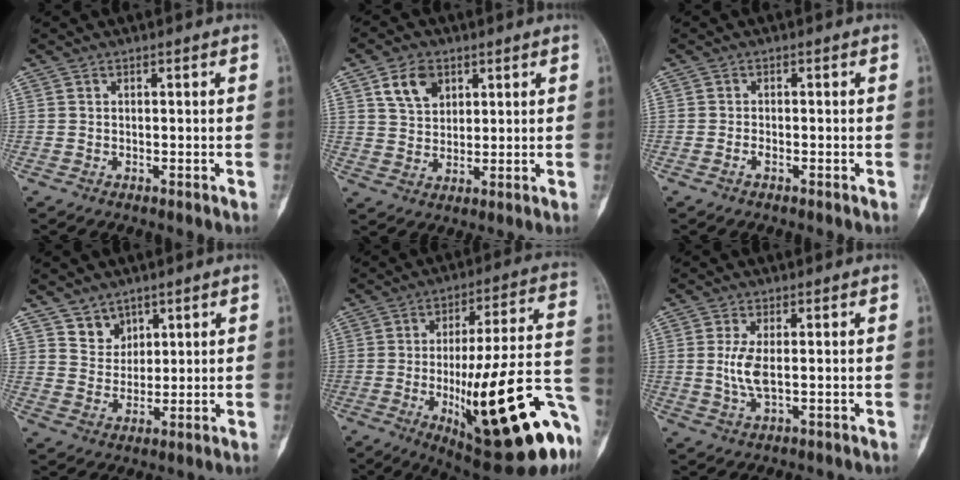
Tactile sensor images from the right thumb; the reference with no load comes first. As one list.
[{"total": 7.3, "force": [3.5, 4.9, 4.0], "torque": [-0.052, -0.014, 0.067]}, {"total": 1.0, "force": [-0.6, 0.4, 0.6], "torque": [-0.012, 0.004, -0.013]}, {"total": 5.2, "force": [3.7, 3.6, 0.6], "torque": [0.017, -0.031, 0.074]}, {"total": 30.8, "force": [-9.8, 8.1, 28.1], "torque": [-0.351, 0.019, -0.127]}, {"total": 4.8, "force": [0.3, 1.6, 4.5], "torque": [-0.108, -0.008, 0.010]}]